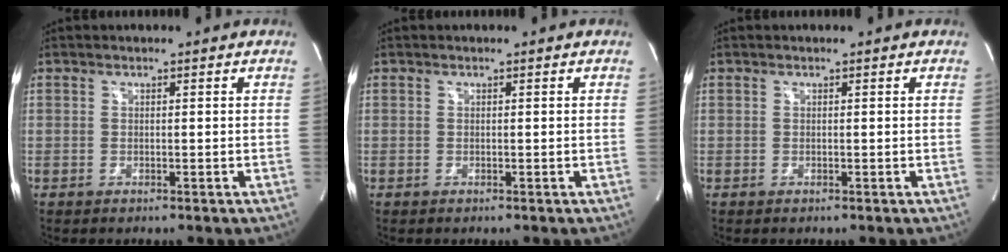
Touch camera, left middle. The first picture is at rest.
{"total": 0.0}
{"total": 0.0}